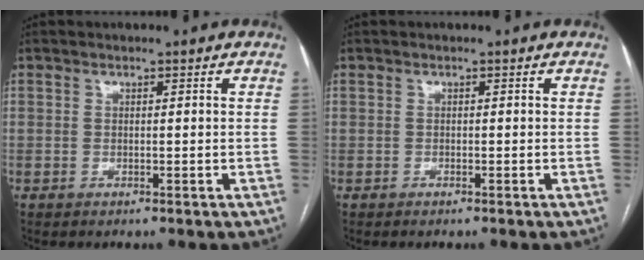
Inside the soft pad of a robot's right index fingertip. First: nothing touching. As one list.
[{"total": 0.0}]